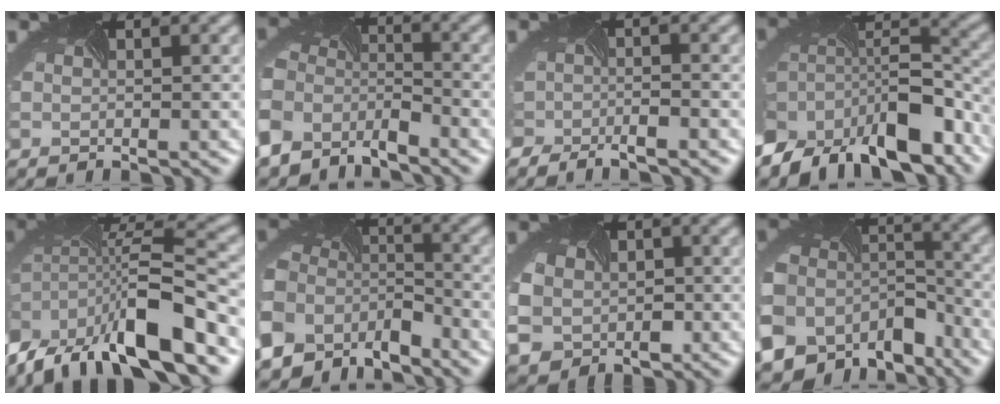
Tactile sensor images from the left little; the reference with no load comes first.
{"total": 7.3, "force": [-5.3, 4.4, 2.5], "torque": [-0.054, -0.020, -0.103]}
{"total": 2.5, "force": [-2.1, 0.9, 1.0], "torque": [-0.012, -0.025, -0.032]}
{"total": 13.9, "force": [-8.2, 7.9, 7.9], "torque": [-0.164, -0.034, -0.114]}
{"total": 11.7, "force": [-6.7, 4.6, 8.5], "torque": [-0.157, -0.013, -0.115]}
{"total": 9.1, "force": [-6.0, 6.1, 3.2], "torque": [-0.084, -0.031, -0.104]}
{"total": 5.7, "force": [-0.9, 4.9, 2.8], "torque": [-0.069, -0.020, -0.008]}
{"total": 15.7, "force": [-9.5, 11.1, 5.7], "torque": [-0.148, -0.044, -0.118]}